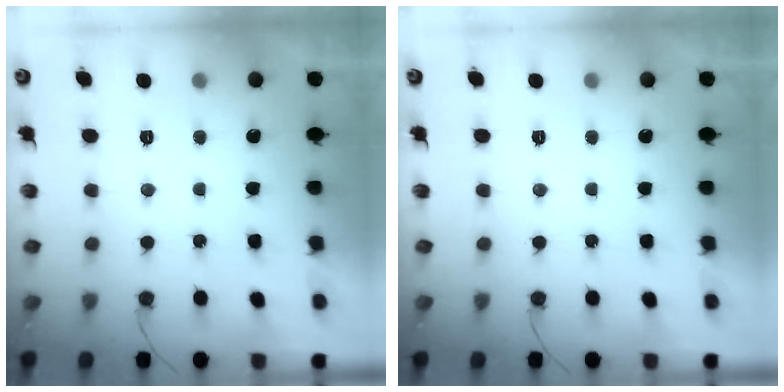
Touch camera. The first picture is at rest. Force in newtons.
{"total": 0.0}